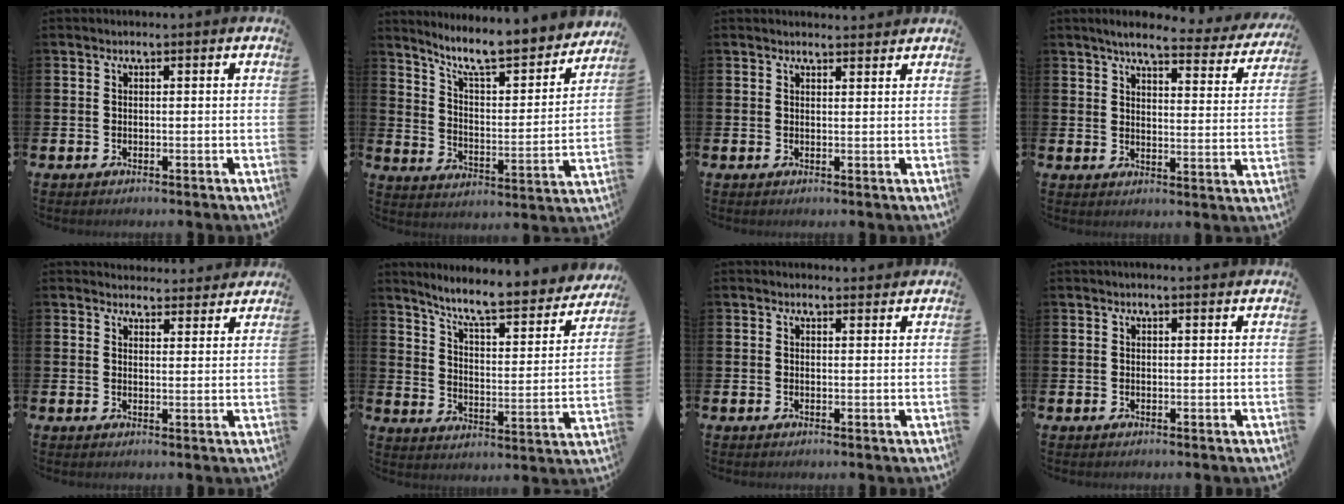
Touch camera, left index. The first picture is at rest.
{"total": 9.2, "force": [8.3, 1.5, 3.8], "torque": [-0.096, -0.065, 0.137]}
{"total": 1.6, "force": [1.6, 0.2, 0.0], "torque": [0.007, -0.008, 0.027]}
{"total": 5.6, "force": [4.9, 0.9, 2.6], "torque": [-0.054, -0.031, 0.077]}
{"total": 3.8, "force": [3.7, 0.9, -0.1], "torque": [0.005, -0.023, 0.067]}
{"total": 8.4, "force": [7.6, 1.3, 3.4], "torque": [-0.095, -0.057, 0.124]}
{"total": 1.4, "force": [1.3, 0.3, 0.0], "torque": [0.006, -0.005, 0.023]}
{"total": 1.0, "force": [1.0, 0.0, 0.2], "torque": [0.008, -0.004, 0.016]}